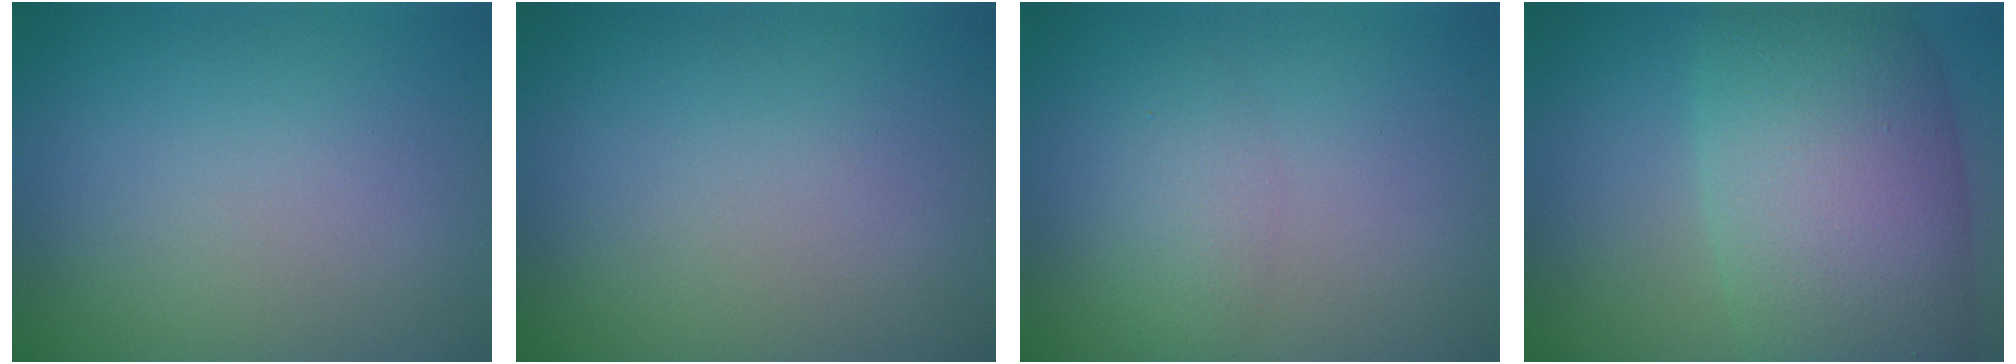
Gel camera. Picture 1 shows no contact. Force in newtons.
{"total": 0.0}
{"total": 2.0, "press": 2.0, "slide": 0.1}
{"total": 11.3, "press": 11.3, "slide": 0.5}